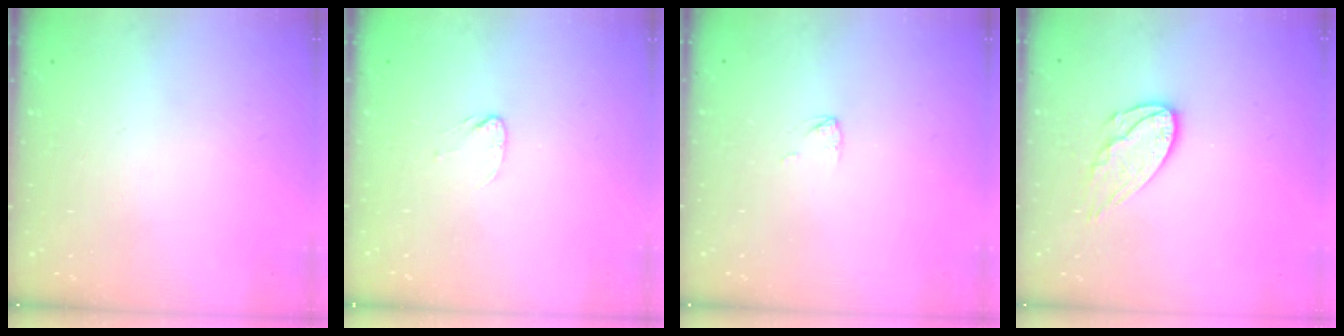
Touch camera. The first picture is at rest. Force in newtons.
{"total": 2.7, "press": 2.7, "slide": 0.2}
{"total": 2.8, "press": 2.7, "slide": 0.2}
{"total": 9.4, "press": 9.4, "slide": 0.2}